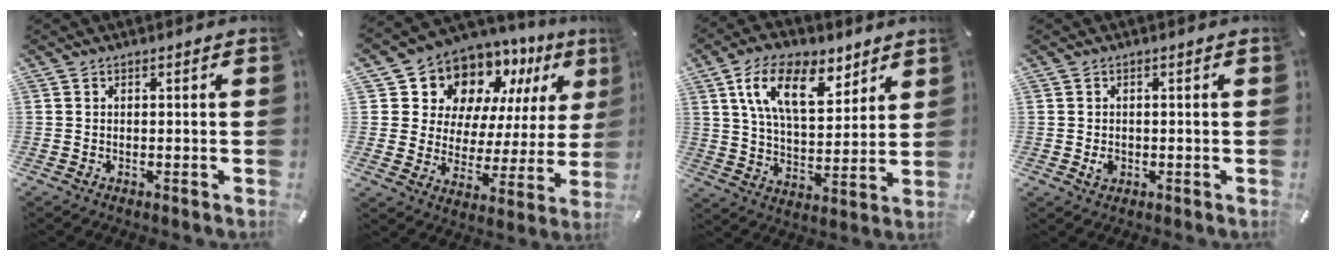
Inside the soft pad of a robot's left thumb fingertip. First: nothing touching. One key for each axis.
{"total": 12.1, "fx": 9.4, "fy": 7.3, "fz": 2.3, "tx": -0.047, "ty": -0.100, "tz": 0.167}
{"total": 15.4, "fx": 8.2, "fy": 8.3, "fz": 10.0, "tx": -0.177, "ty": -0.017, "tz": 0.149}
{"total": 1.9, "fx": -0.2, "fy": 1.6, "fz": 0.9, "tx": -0.010, "ty": 0.001, "tz": -0.005}